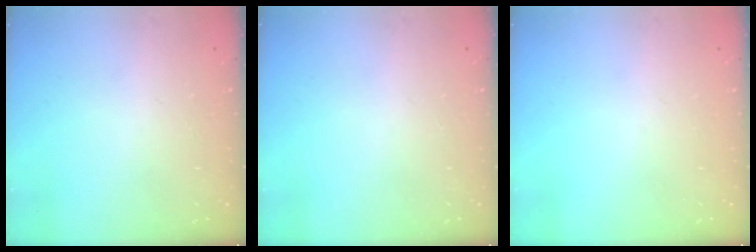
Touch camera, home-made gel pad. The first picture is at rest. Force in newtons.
{"total": 0.0}
{"total": 0.0}